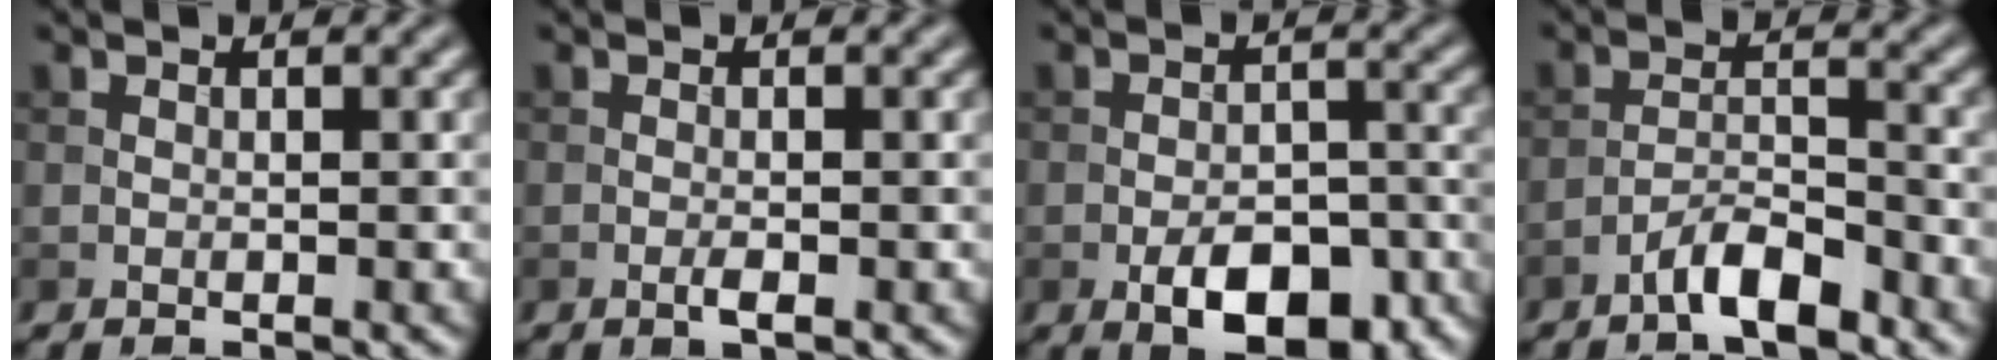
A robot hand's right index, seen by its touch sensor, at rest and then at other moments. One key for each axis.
{"total": 1.1, "fx": -0.5, "fy": 0.2, "fz": 1.0, "tx": -0.018, "ty": -0.002, "tz": -0.009}
{"total": 8.4, "fx": -4.3, "fy": 4.1, "fz": 5.9, "tx": -0.088, "ty": -0.008, "tz": -0.056}
{"total": 3.9, "fx": -2.9, "fy": 1.0, "fz": 2.5, "tx": -0.044, "ty": 0.011, "tz": -0.056}